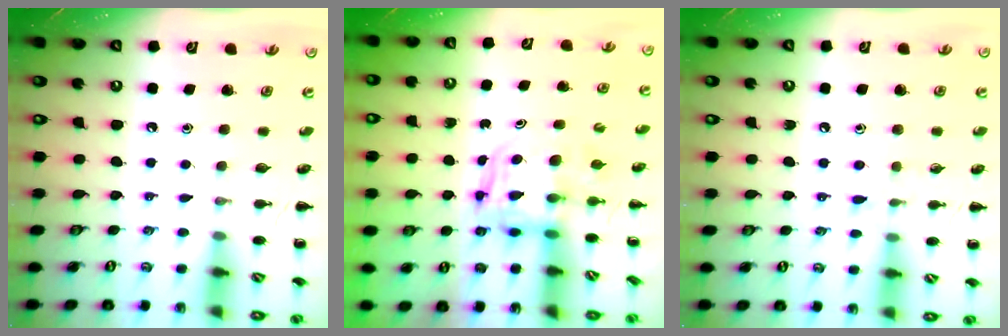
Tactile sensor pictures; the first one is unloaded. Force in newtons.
{"total": 3.9, "press": 3.8, "slide": 0.8}
{"total": 6.1, "press": 5.7, "slide": 2.2}